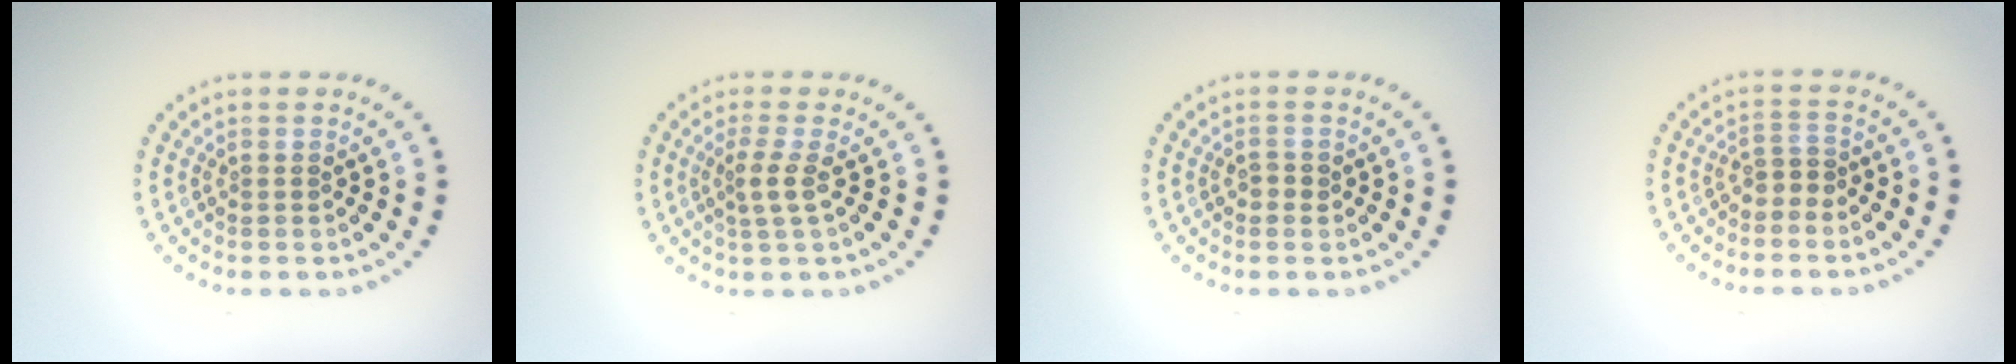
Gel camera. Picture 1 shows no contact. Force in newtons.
{"total": 1.8, "press": 1.3, "slide": 1.2}
{"total": 1.0, "press": 0.9, "slide": 0.3}
{"total": 1.5, "press": 1.2, "slide": 0.9}